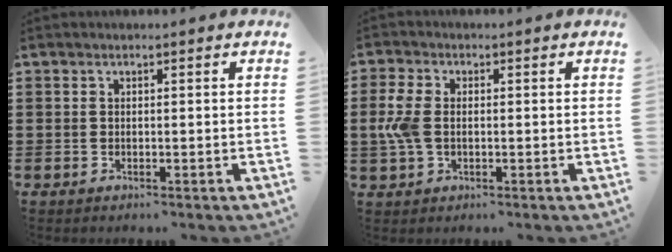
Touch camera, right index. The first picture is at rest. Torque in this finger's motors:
{"motor_torque": [0.97, -0.20, 0.58, 0.11]}